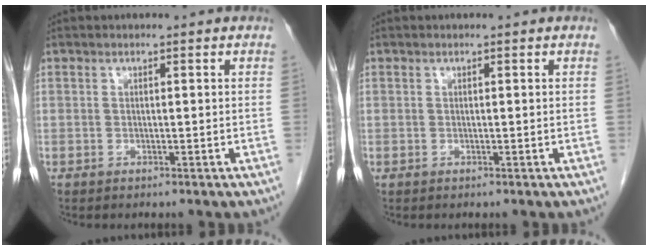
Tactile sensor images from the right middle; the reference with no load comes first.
{"total": 0.0}